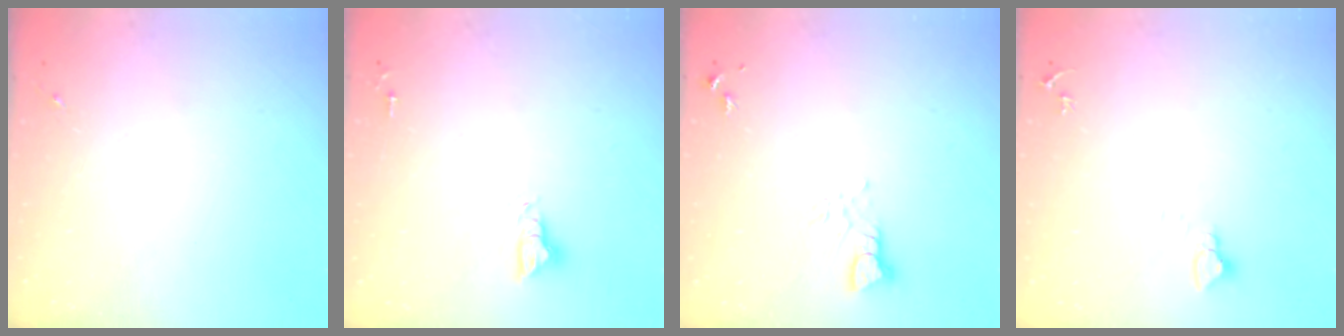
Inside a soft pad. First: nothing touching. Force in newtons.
{"total": 6.2, "press": 6.2, "slide": 0.3}
{"total": 3.6, "press": 3.6, "slide": 0.3}
{"total": 2.7, "press": 2.7, "slide": 0.2}